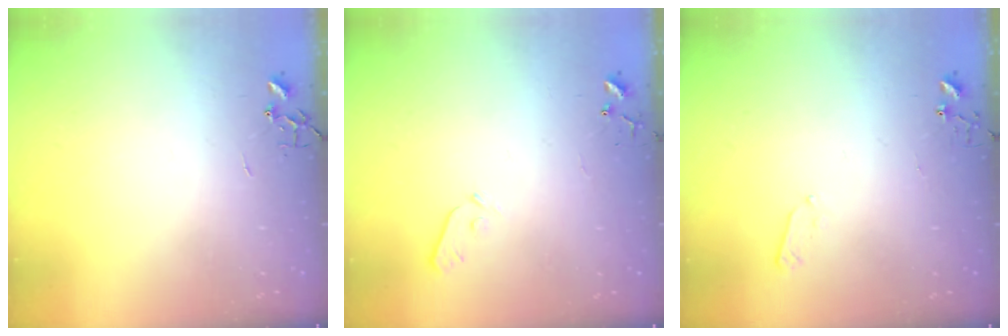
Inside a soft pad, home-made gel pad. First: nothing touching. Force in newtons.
{"total": 3.6, "press": 3.6, "slide": 0.6}
{"total": 3.4, "press": 3.4, "slide": 0.5}